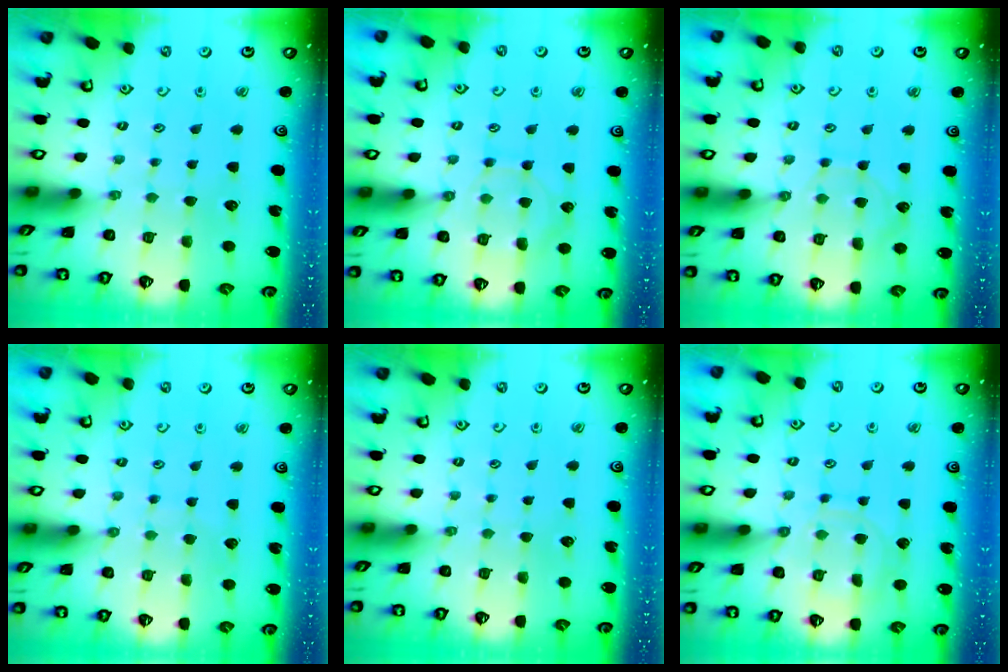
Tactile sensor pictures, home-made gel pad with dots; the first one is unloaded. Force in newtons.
{"total": 8.2, "press": 8.2, "slide": 0.8}
{"total": 6.2, "press": 6.1, "slide": 0.7}
{"total": 3.9, "press": 3.9, "slide": 0.4}
{"total": 0.0}
{"total": 10.5, "press": 10.5, "slide": 0.7}